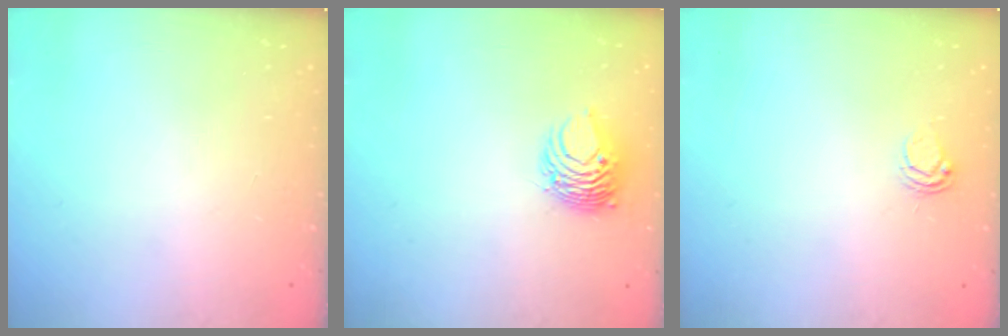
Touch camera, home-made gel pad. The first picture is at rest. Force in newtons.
{"total": 8.0, "press": 7.9, "slide": 1.3}
{"total": 5.5, "press": 5.5, "slide": 0.6}